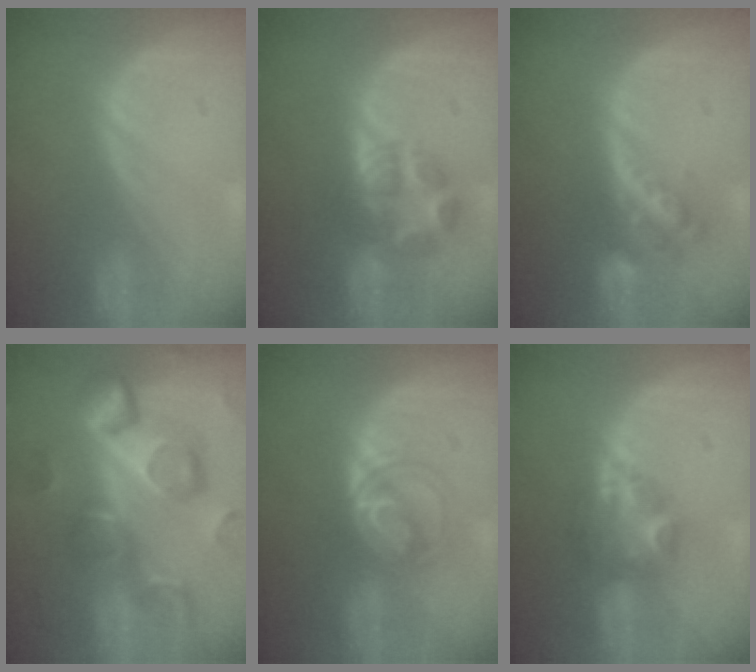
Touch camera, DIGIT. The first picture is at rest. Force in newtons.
{"total": 6.0, "press": 6.0, "slide": 0.5}
{"total": 5.8, "press": 5.1, "slide": 2.8}
{"total": 12.8, "press": 11.2, "slide": 6.2}
{"total": 6.0, "press": 5.6, "slide": 2.2}
{"total": 6.2, "press": 5.4, "slide": 2.9}